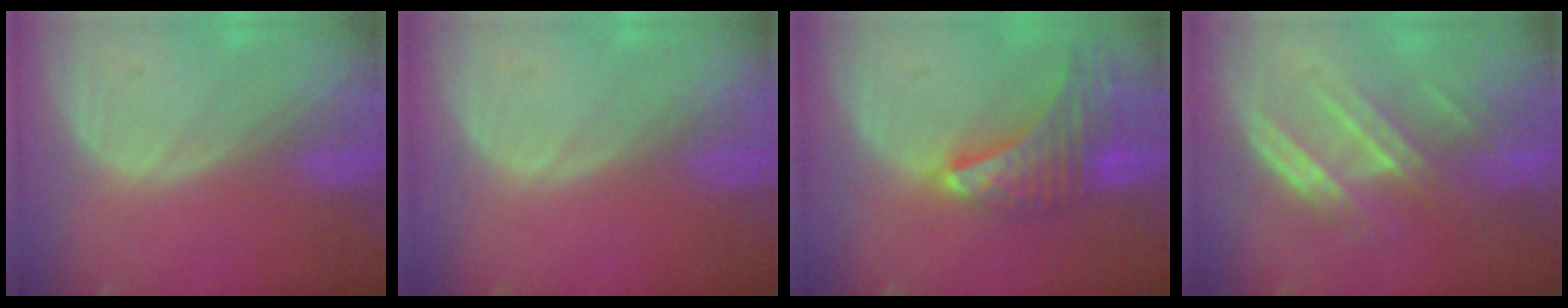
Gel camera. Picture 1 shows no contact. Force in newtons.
{"total": 0.0}
{"total": 9.6, "press": 8.5, "slide": 4.4}
{"total": 7.1, "press": 6.5, "slide": 3.0}